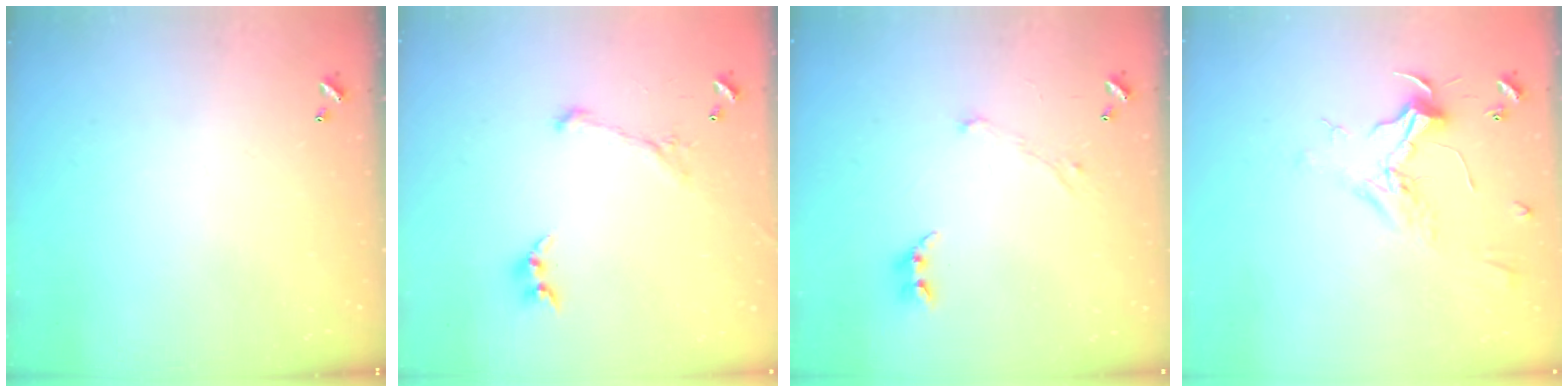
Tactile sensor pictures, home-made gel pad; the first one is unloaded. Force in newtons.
{"total": 2.8, "press": 2.6, "slide": 0.9}
{"total": 1.7, "press": 1.6, "slide": 0.5}
{"total": 2.3, "press": 2.2, "slide": 0.9}